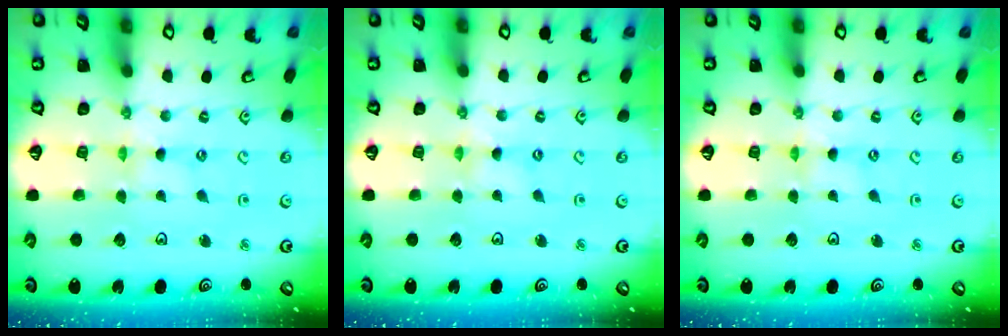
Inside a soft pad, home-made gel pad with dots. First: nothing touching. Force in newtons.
{"total": 1.3, "press": 1.2, "slide": 0.2}
{"total": 0.0}